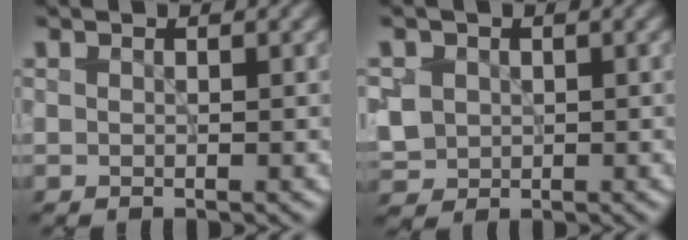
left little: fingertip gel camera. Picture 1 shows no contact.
{"total": 3.5, "force": [0.4, 3.1, 1.5], "torque": [-0.049, 0.006, 0.016]}